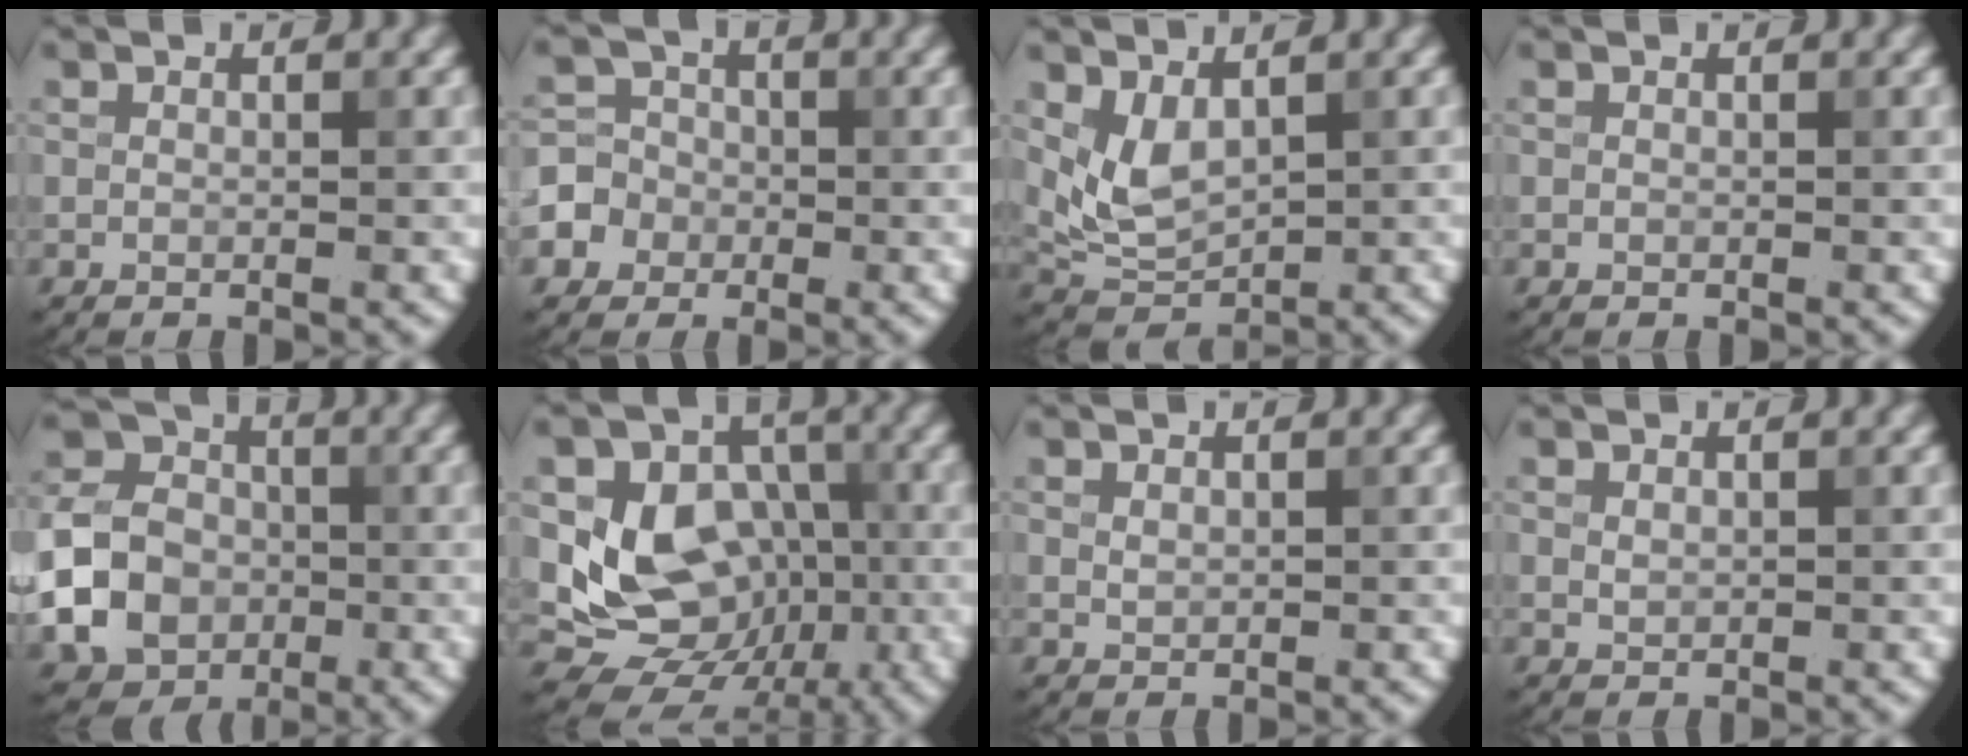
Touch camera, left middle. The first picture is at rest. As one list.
[{"total": 5.5, "force": [-2.0, 5.0, 1.1], "torque": [-0.006, 0.009, -0.057]}, {"total": 3.4, "force": [1.3, 1.9, 2.5], "torque": [-0.056, -0.008, 0.034]}, {"total": 0.0}, {"total": 8.5, "force": [-2.0, 6.9, 4.5], "torque": [-0.103, 0.001, -0.049]}, {"total": 10.1, "force": [-0.6, 8.2, 5.8], "torque": [-0.086, -0.016, -0.010]}, {"total": 0.6, "force": [0.4, 0.4, 0.3], "torque": [-0.009, 0.000, 0.010]}, {"total": 0.6, "force": [0.3, 0.4, 0.3], "torque": [-0.009, 0.000, 0.009]}]